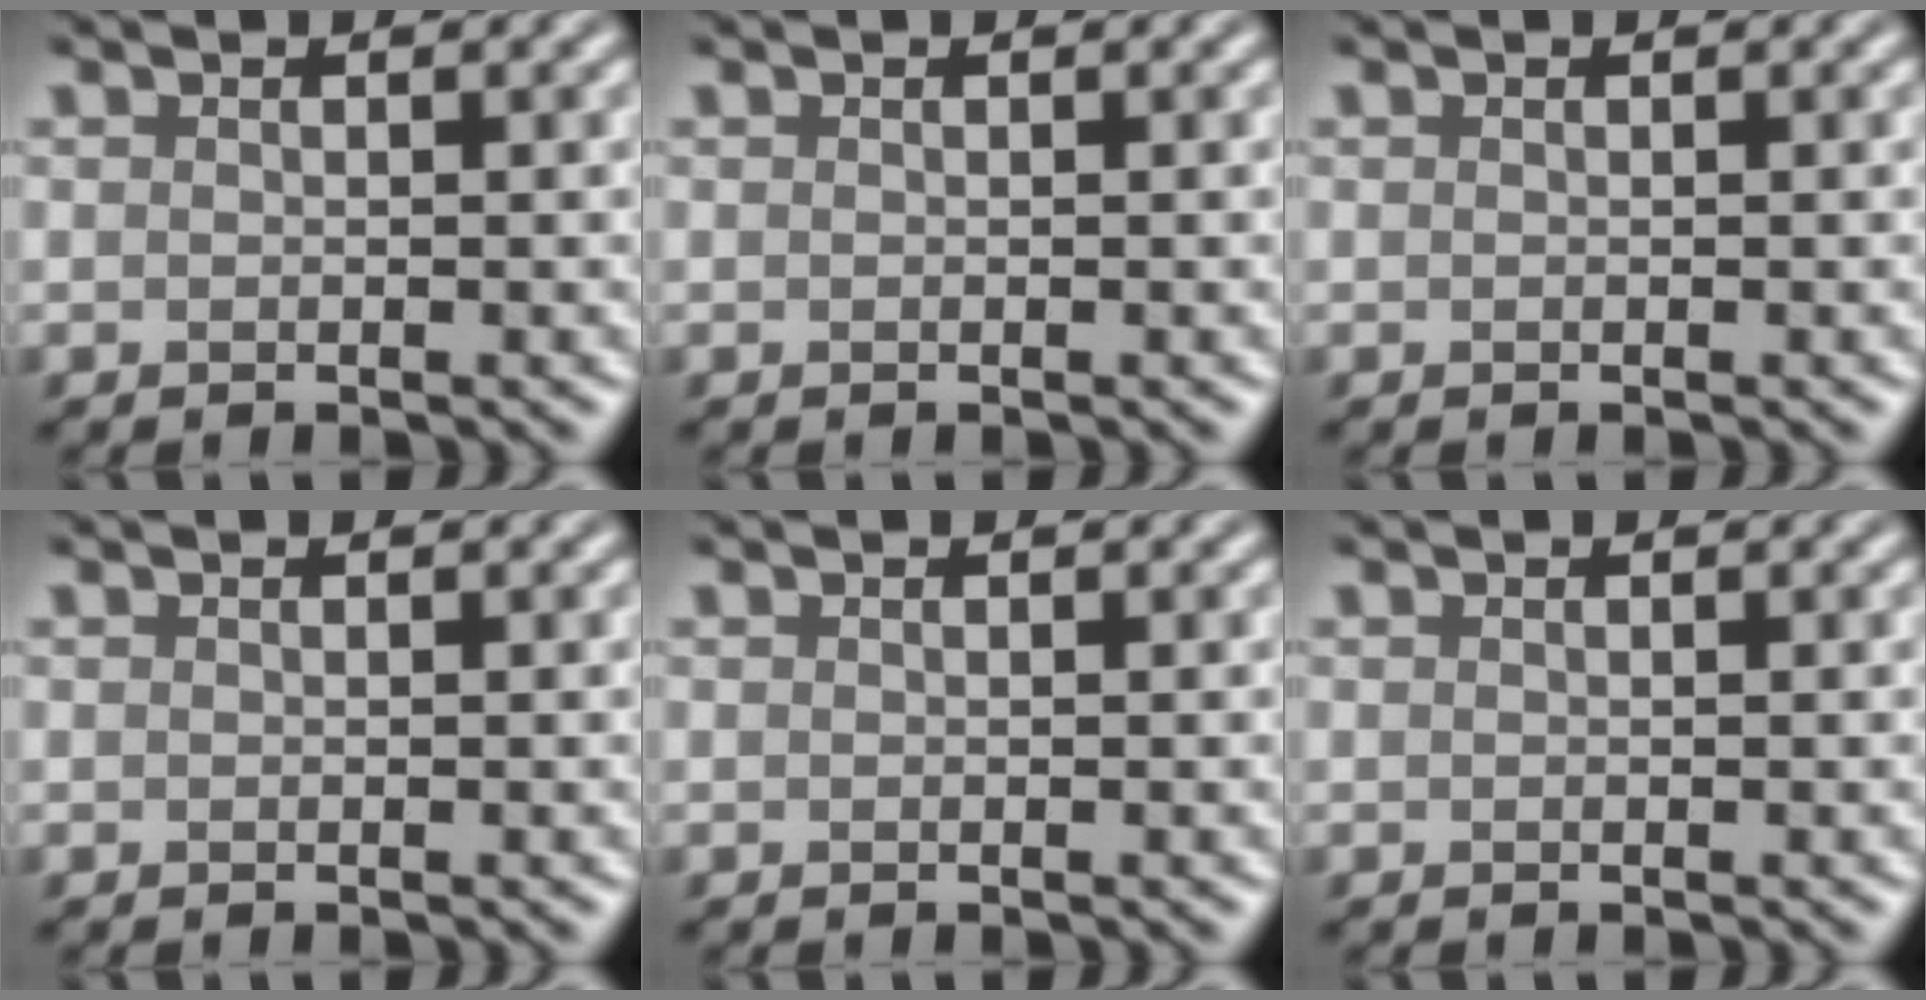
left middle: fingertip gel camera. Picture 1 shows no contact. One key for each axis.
{"total": 0.0}
{"total": 0.0}
{"total": 0.0}
{"total": 0.0}
{"total": 0.0}